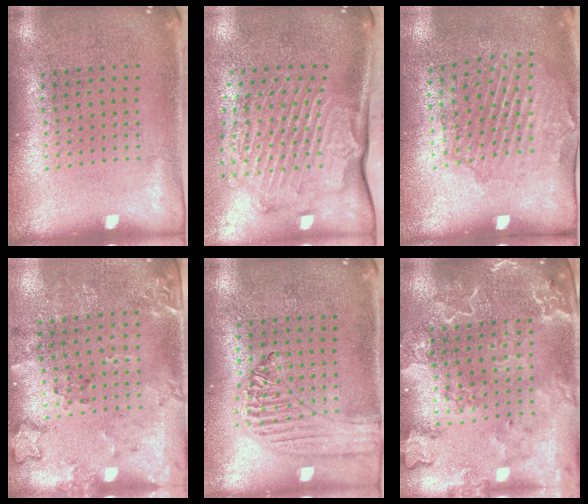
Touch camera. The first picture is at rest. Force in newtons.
{"total": 2.4, "press": 2.2, "slide": 0.9}
{"total": 1.7, "press": 1.4, "slide": 0.8}
{"total": 1.9, "press": 1.5, "slide": 1.2}
{"total": 1.2, "press": 1.2, "slide": 0.1}
{"total": 2.7, "press": 2.5, "slide": 1.0}